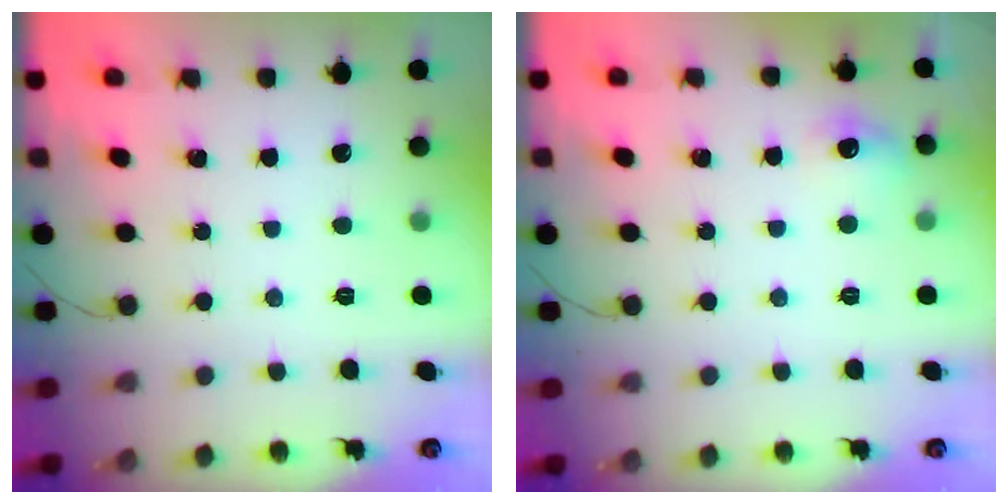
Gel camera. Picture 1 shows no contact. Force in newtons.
{"total": 6.9, "press": 6.7, "slide": 1.7}